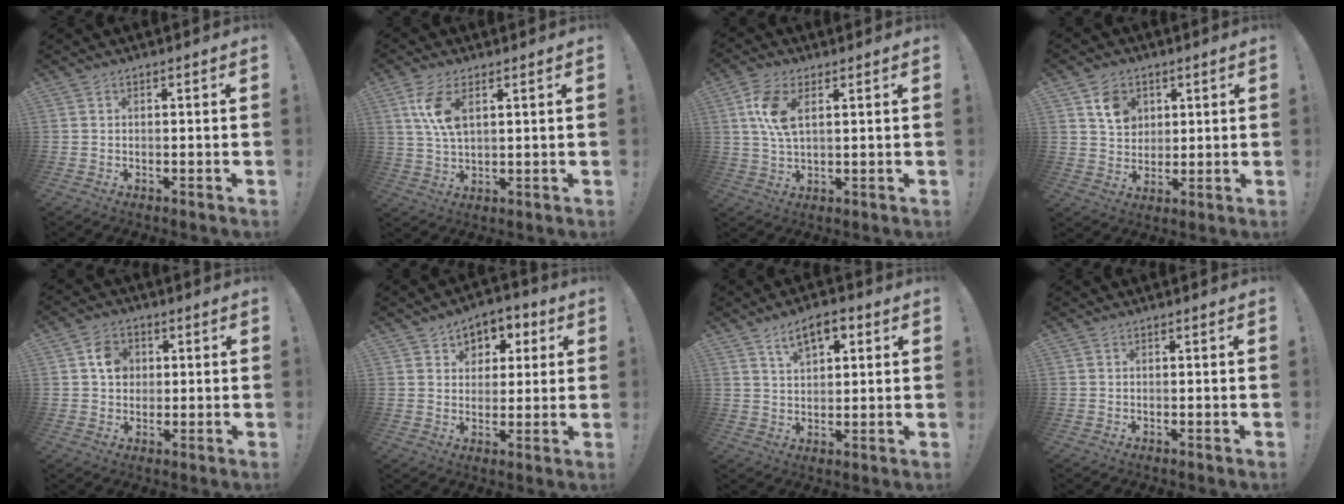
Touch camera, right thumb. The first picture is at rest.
{"total": 8.5, "force": [3.2, 3.8, 6.8], "torque": [-0.134, -0.008, 0.055]}
{"total": 8.8, "force": [3.0, 4.1, 7.2], "torque": [-0.153, -0.002, 0.053]}
{"total": 8.6, "force": [4.1, 7.0, 2.9], "torque": [-0.034, -0.016, 0.079]}
{"total": 6.9, "force": [1.7, 6.0, 2.9], "torque": [-0.031, 0.001, 0.031]}
{"total": 6.3, "force": [1.8, 5.8, 1.6], "torque": [-0.009, -0.012, 0.034]}
{"total": 8.1, "force": [4.3, 4.2, 5.5], "torque": [-0.081, -0.005, 0.077]}
{"total": 0.0}